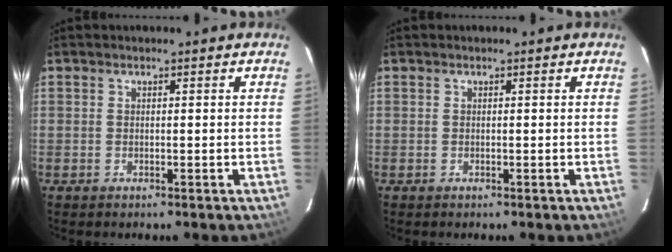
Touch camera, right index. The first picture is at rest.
{"total": 0.0}